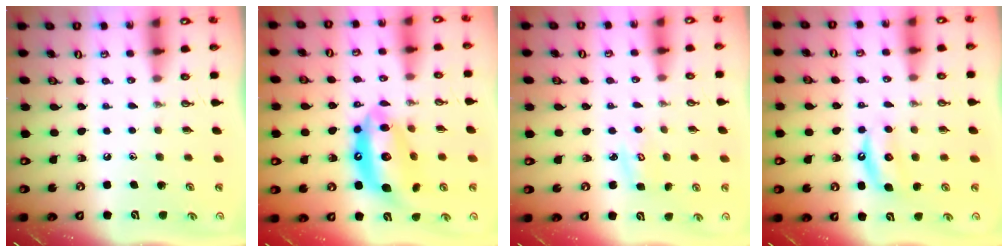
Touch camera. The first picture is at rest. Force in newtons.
{"total": 16.6, "press": 16.5, "slide": 1.6}
{"total": 3.8, "press": 3.8, "slide": 0.3}
{"total": 6.1, "press": 6.1, "slide": 0.7}